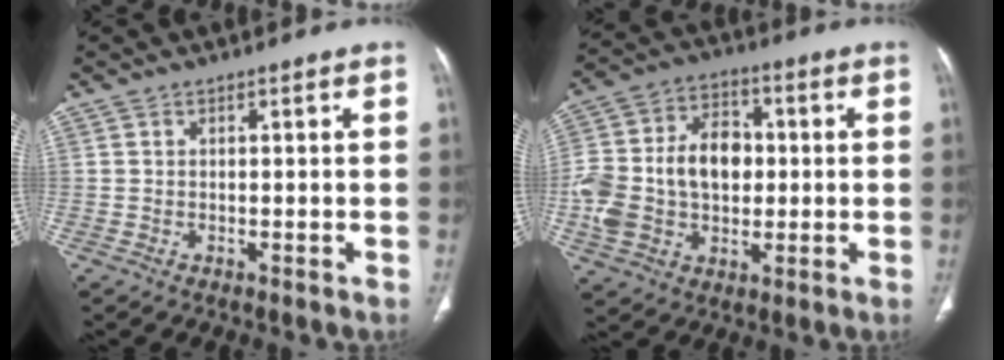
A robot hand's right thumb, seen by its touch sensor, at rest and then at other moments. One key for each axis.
{"total": 18.0, "fx": -0.3, "fy": 12.7, "fz": 12.7, "tx": -0.238, "ty": 0.027, "tz": -0.002}